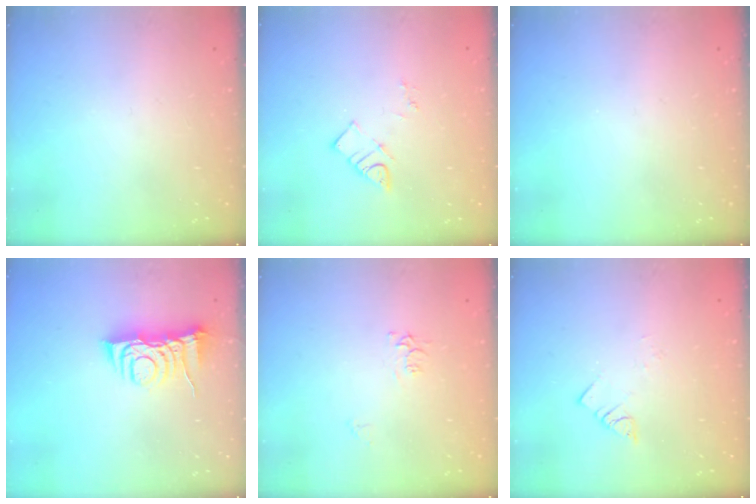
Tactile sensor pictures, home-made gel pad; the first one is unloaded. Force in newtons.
{"total": 3.4, "press": 3.4, "slide": 0.2}
{"total": 0.0}
{"total": 8.3, "press": 8.2, "slide": 1.1}
{"total": 5.0, "press": 5.0, "slide": 0.7}
{"total": 2.8, "press": 2.8, "slide": 0.3}